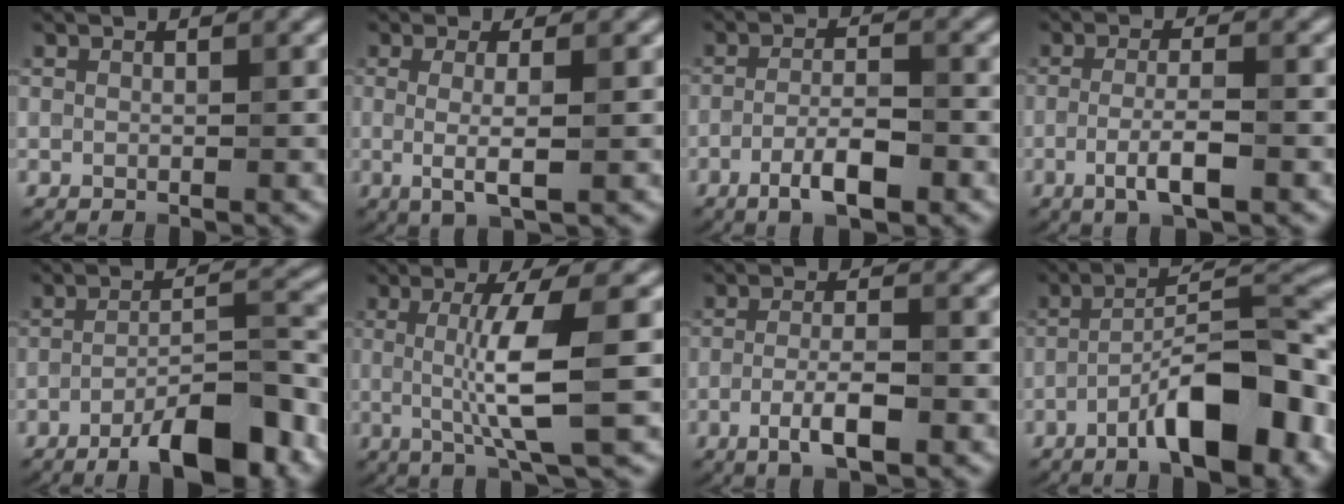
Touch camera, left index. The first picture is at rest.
{"total": 3.4, "force": [-0.1, 0.8, 3.4], "torque": [-0.060, -0.007, -0.003]}
{"total": 4.2, "force": [-2.1, 1.0, 3.4], "torque": [-0.065, 0.006, -0.041]}
{"total": 3.7, "force": [-1.4, 0.7, 3.4], "torque": [-0.061, 0.004, -0.030]}
{"total": 9.1, "force": [-5.8, 2.1, 6.8], "torque": [-0.098, 0.014, -0.092]}
{"total": 6.6, "force": [0.0, 1.0, 6.5], "torque": [-0.113, -0.001, 0.002]}
{"total": 4.0, "force": [-1.8, 0.9, 3.5], "torque": [-0.065, 0.003, -0.035]}
{"total": 10.3, "force": [-5.2, 2.6, 8.5], "torque": [-0.124, 0.024, -0.089]}